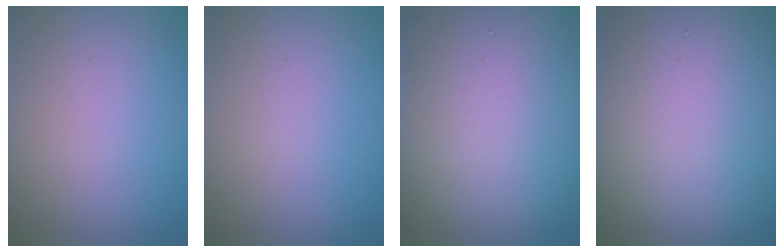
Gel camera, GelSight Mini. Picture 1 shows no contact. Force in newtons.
{"total": 0.0}
{"total": 17.9, "press": 17.8, "slide": 1.2}
{"total": 18.3, "press": 18.2, "slide": 1.6}